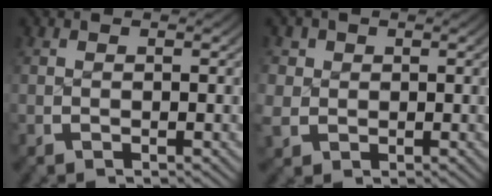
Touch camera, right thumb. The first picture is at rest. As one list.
[{"total": 2.4, "force": [-0.3, 2.4, 0.4], "torque": [-0.022, -0.021, 0.006]}]